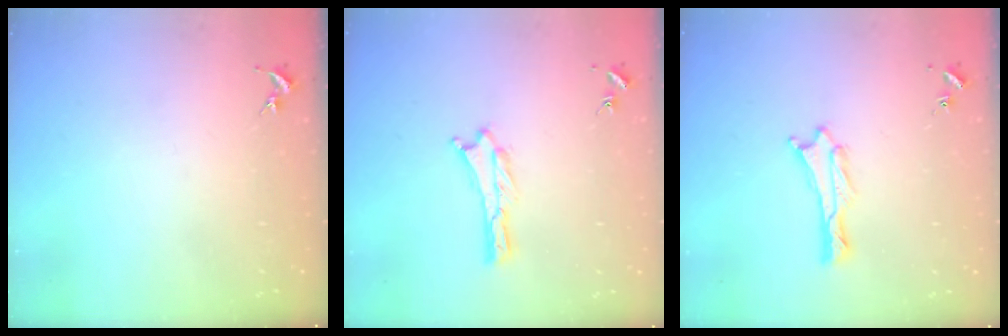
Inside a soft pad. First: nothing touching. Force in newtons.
{"total": 0.0}
{"total": 1.0, "press": 0.9, "slide": 0.1}